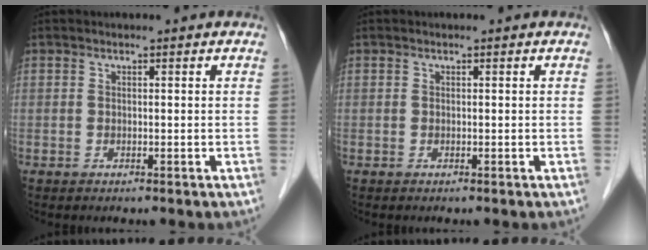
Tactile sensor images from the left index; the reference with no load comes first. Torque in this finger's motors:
{"motor_torque": [0.00, 0.00, 0.00, 0.00]}